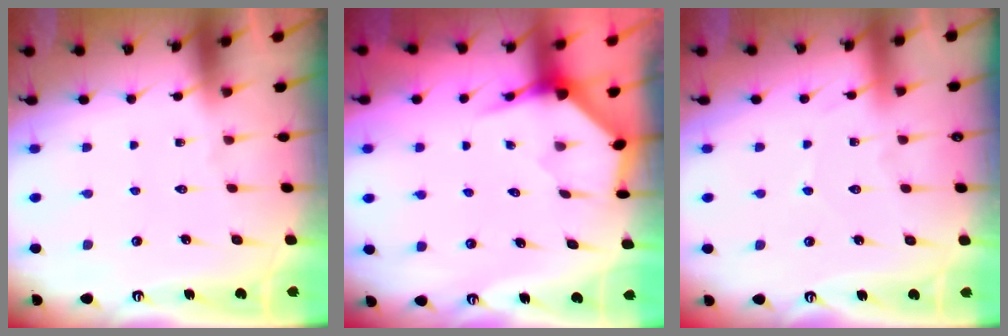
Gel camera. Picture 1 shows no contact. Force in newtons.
{"total": 4.0, "press": 3.9, "slide": 0.3}
{"total": 2.7, "press": 2.7, "slide": 0.3}